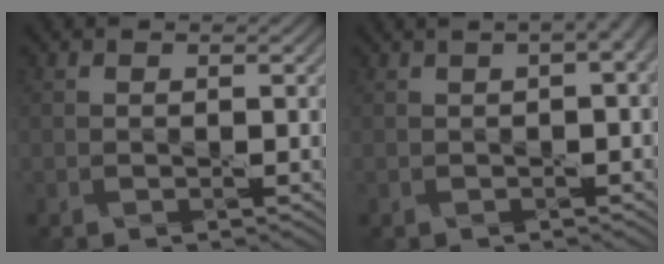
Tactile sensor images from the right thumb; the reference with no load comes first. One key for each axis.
{"total": 7.3, "fx": 2.6, "fy": 3.1, "fz": 6.0, "tx": -0.059, "ty": 0.029, "tz": 0.020}